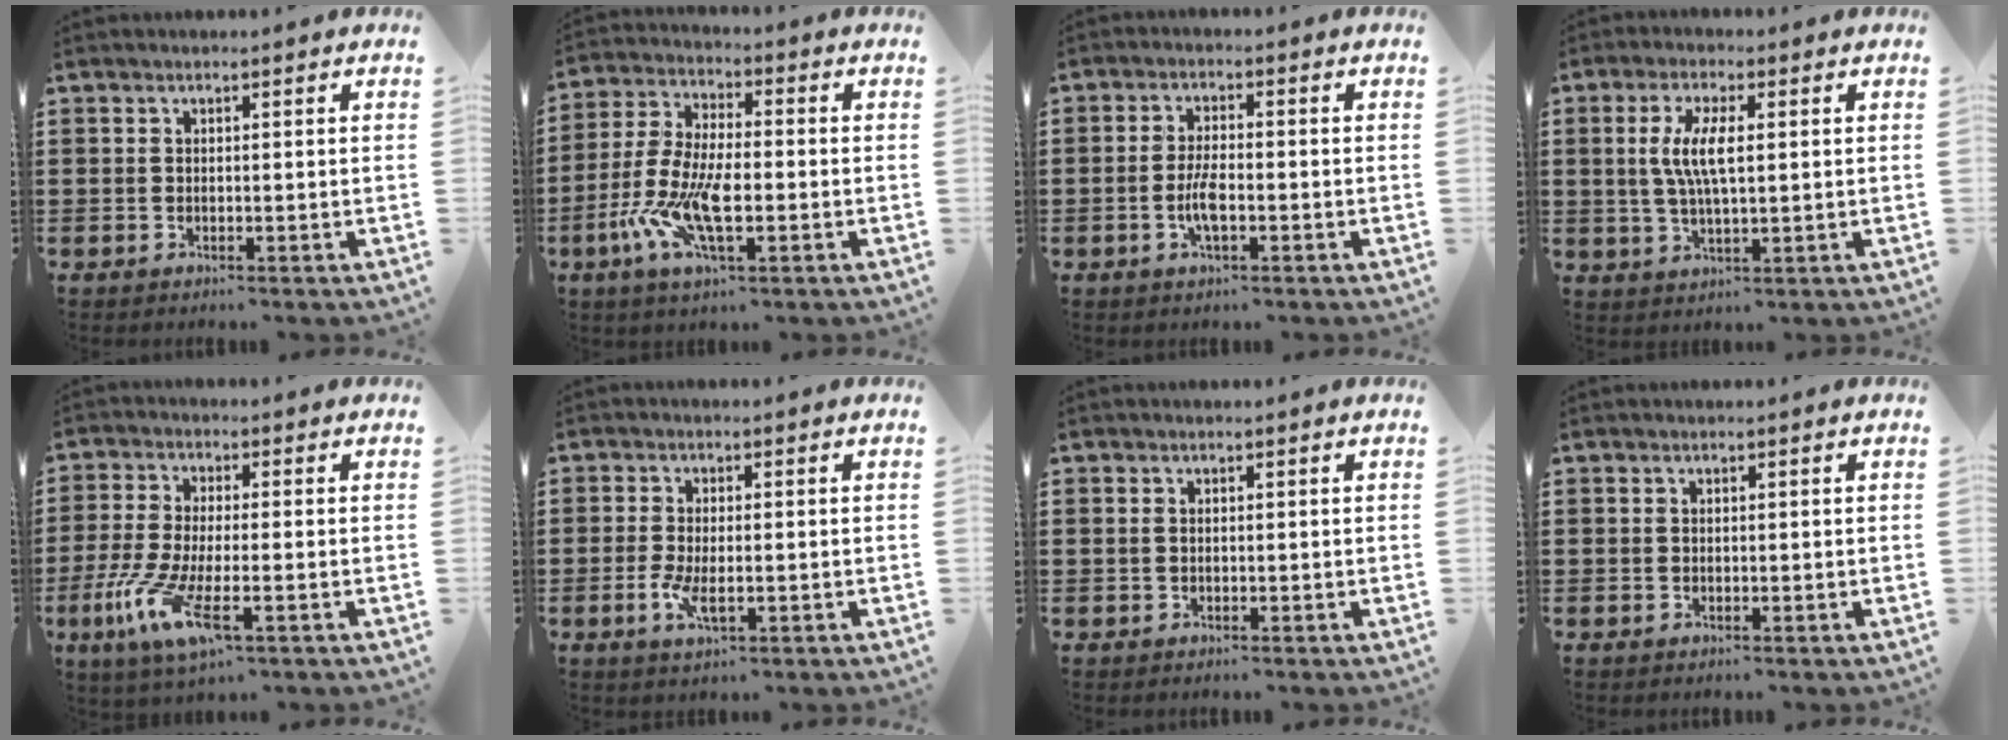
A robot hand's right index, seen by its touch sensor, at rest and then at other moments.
{"total": 10.5, "force": [-3.8, 3.8, 9.1], "torque": [-0.217, -0.013, -0.075]}
{"total": 4.2, "force": [-1.3, 1.1, 3.8], "torque": [-0.086, -0.005, -0.029]}
{"total": 6.4, "force": [0.9, 1.9, 6.0], "torque": [-0.132, 0.001, 0.009]}
{"total": 8.7, "force": [-3.9, 2.2, 7.5], "torque": [-0.168, -0.015, -0.071]}
{"total": 3.9, "force": [-1.2, 1.4, 3.5], "torque": [-0.081, -0.006, -0.025]}
{"total": 0.6, "force": [0.1, 0.4, 0.4], "torque": [-0.009, 0.002, 0.001]}
{"total": 0.0}